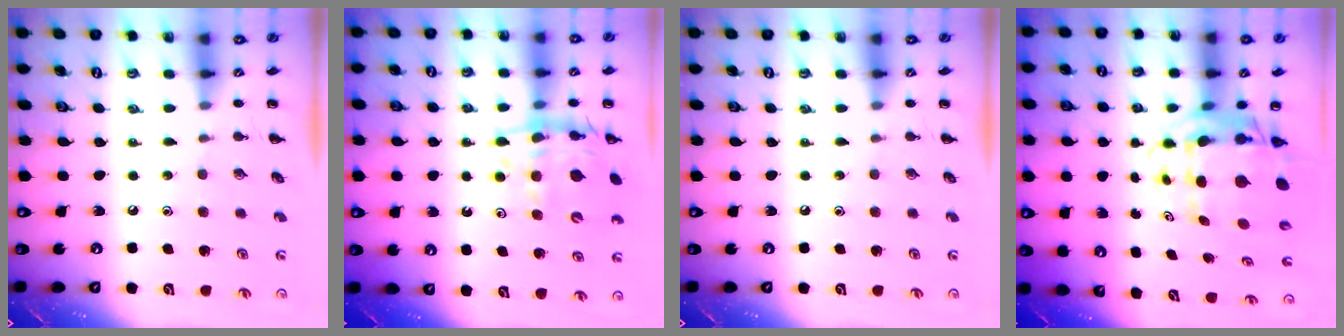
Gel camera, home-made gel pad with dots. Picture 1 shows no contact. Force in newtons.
{"total": 16.9, "press": 16.5, "slide": 4.0}
{"total": 0.0}
{"total": 10.4, "press": 10.0, "slide": 2.8}